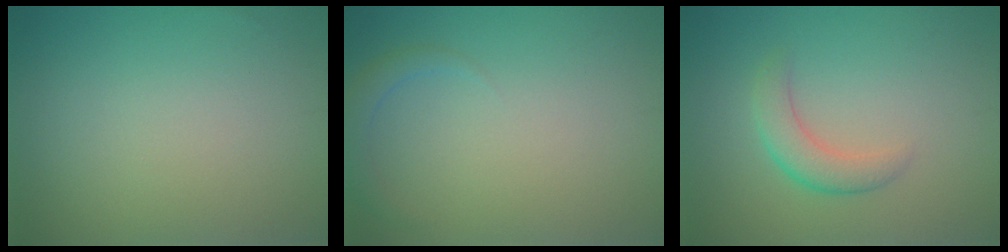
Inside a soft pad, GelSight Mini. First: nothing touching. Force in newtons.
{"total": 1.5, "press": 1.5, "slide": 0.1}
{"total": 2.6, "press": 2.6, "slide": 0.1}